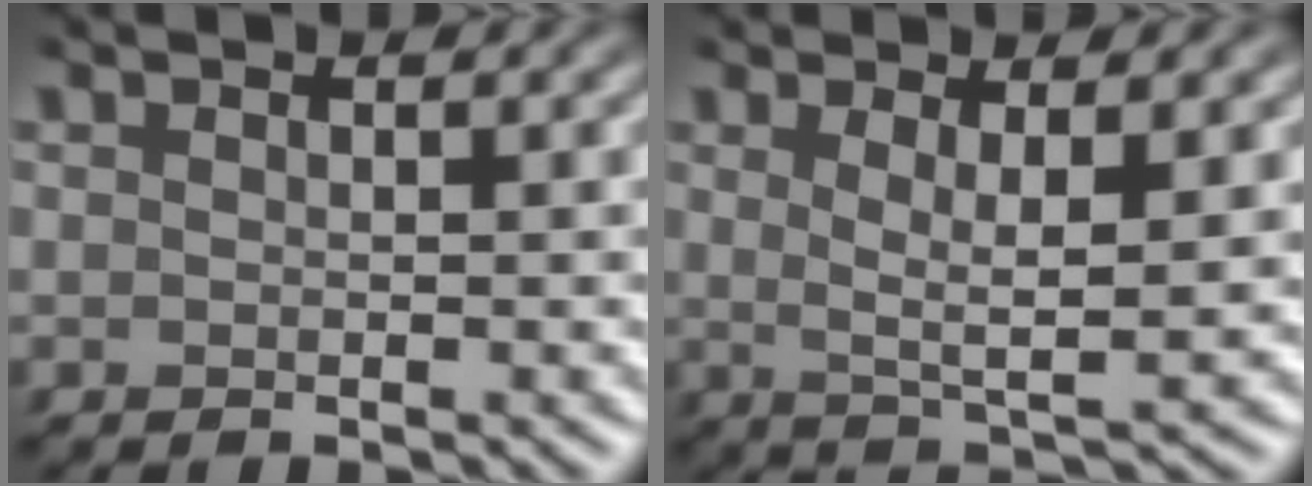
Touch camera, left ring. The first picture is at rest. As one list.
[{"total": 3.2, "force": [0.6, 0.7, 3.0], "torque": [-0.066, -0.015, 0.023]}]